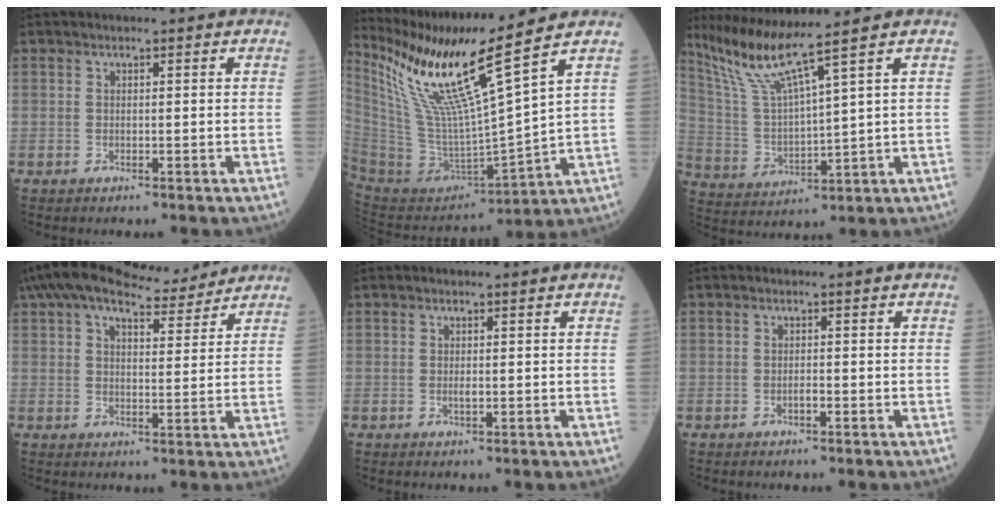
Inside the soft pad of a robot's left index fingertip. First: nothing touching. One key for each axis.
{"total": 16.5, "fx": 11.4, "fy": -2.0, "fz": 11.7, "tx": -0.228, "ty": -0.023, "tz": 0.225}
{"total": 9.8, "fx": 7.4, "fy": -2.0, "fz": 6.1, "tx": -0.124, "ty": -0.004, "tz": 0.151}
{"total": 13.7, "fx": 12.1, "fy": 3.1, "fz": 5.6, "tx": -0.097, "ty": 0.034, "tz": 0.180}
{"total": 0.8, "fx": 0.0, "fy": 0.3, "fz": 0.7, "tx": -0.014, "ty": -0.003, "tz": -0.001}
{"total": 0.6, "fx": -0.4, "fy": 0.1, "fz": 0.5, "tx": -0.009, "ty": 0.000, "tz": -0.008}